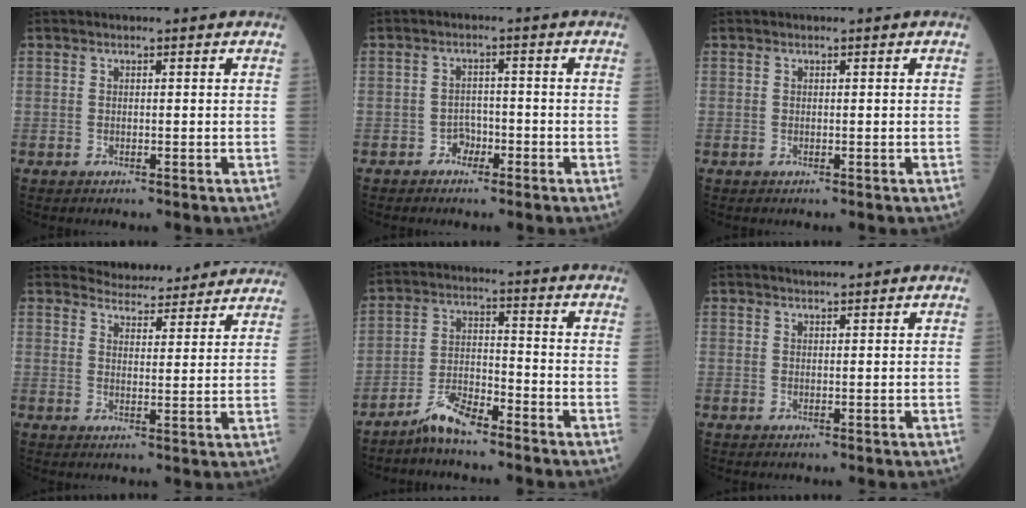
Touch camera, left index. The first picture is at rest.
{"total": 2.2, "force": [-1.5, 1.5, 0.6], "torque": [-0.007, 0.007, -0.028]}
{"total": 0.0}
{"total": 11.8, "force": [11.5, 2.3, 1.3], "torque": [-0.002, 0.005, 0.133]}
{"total": 5.8, "force": [-4.9, 1.1, 2.8], "torque": [-0.056, -0.008, -0.100]}
{"total": 1.5, "force": [1.4, 0.0, 0.5], "torque": [-0.010, 0.008, 0.027]}